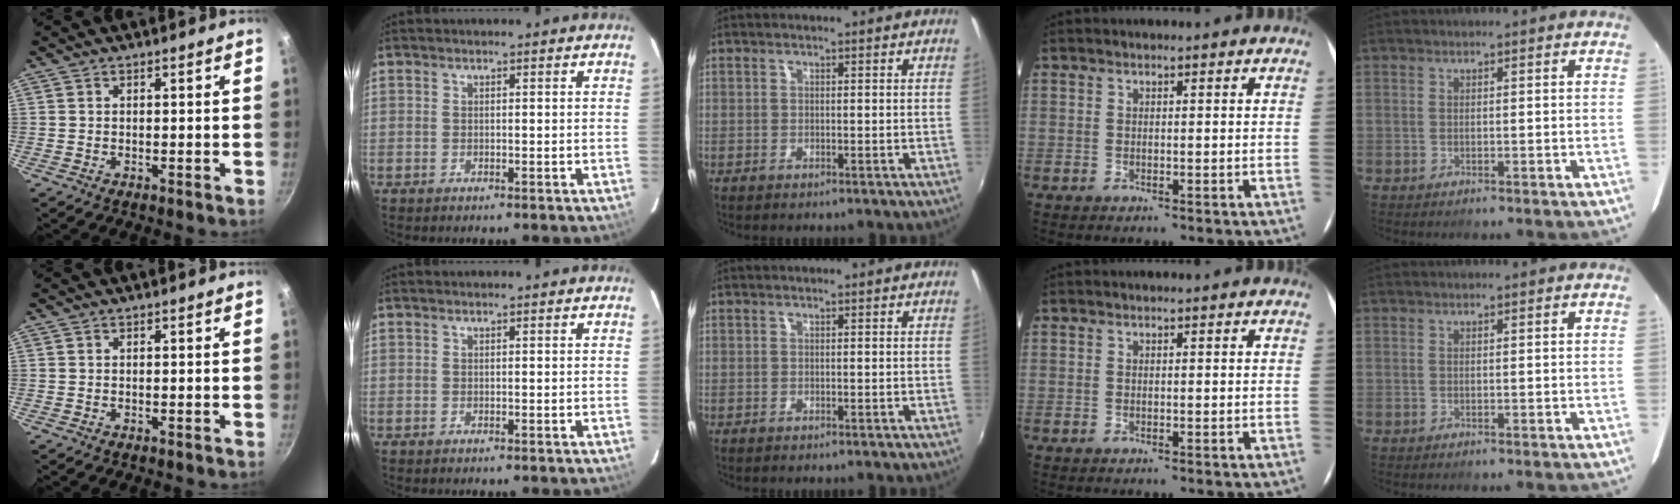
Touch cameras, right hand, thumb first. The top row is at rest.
{}